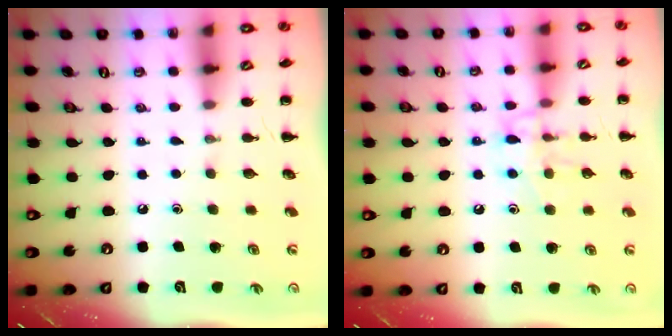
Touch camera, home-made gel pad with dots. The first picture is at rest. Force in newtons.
{"total": 10.0, "press": 10.0, "slide": 0.9}